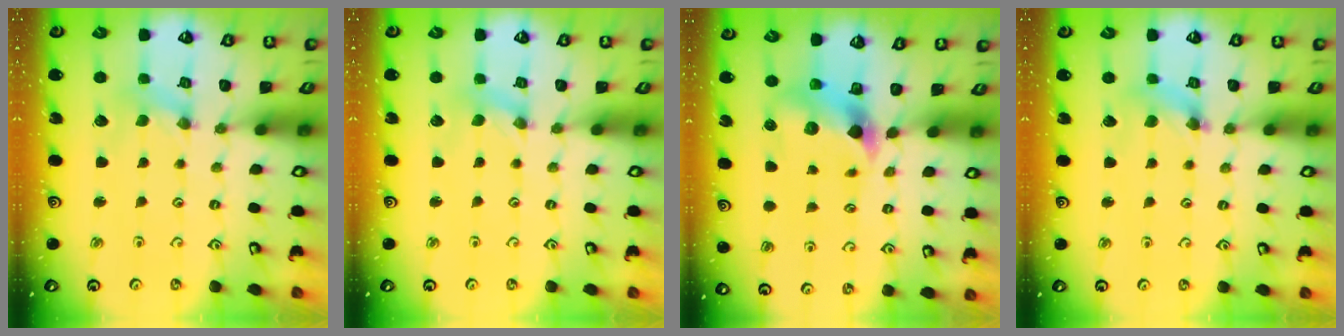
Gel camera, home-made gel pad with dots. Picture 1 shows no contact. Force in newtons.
{"total": 1.1, "press": 1.1, "slide": 0.2}
{"total": 7.5, "press": 7.4, "slide": 1.0}
{"total": 3.4, "press": 3.4, "slide": 0.3}